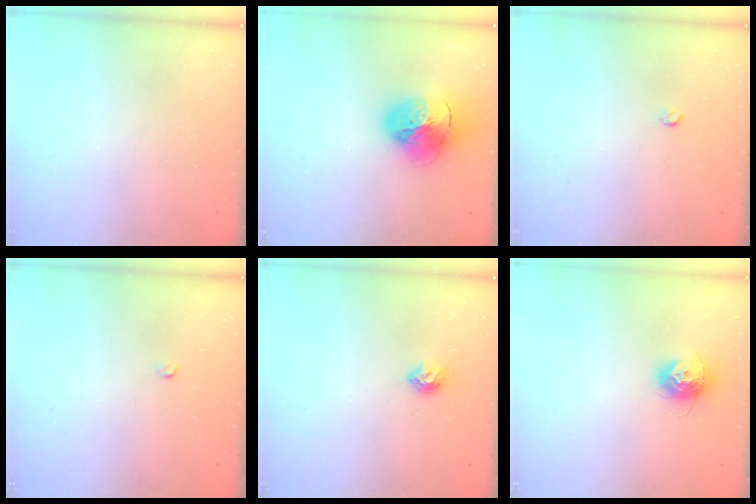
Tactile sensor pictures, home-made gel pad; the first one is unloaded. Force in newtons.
{"total": 19.8, "press": 19.6, "slide": 2.3}
{"total": 2.8, "press": 2.8, "slide": 0.5}
{"total": 2.6, "press": 2.5, "slide": 0.4}
{"total": 6.6, "press": 6.6, "slide": 0.9}
{"total": 10.2, "press": 10.2, "slide": 0.4}